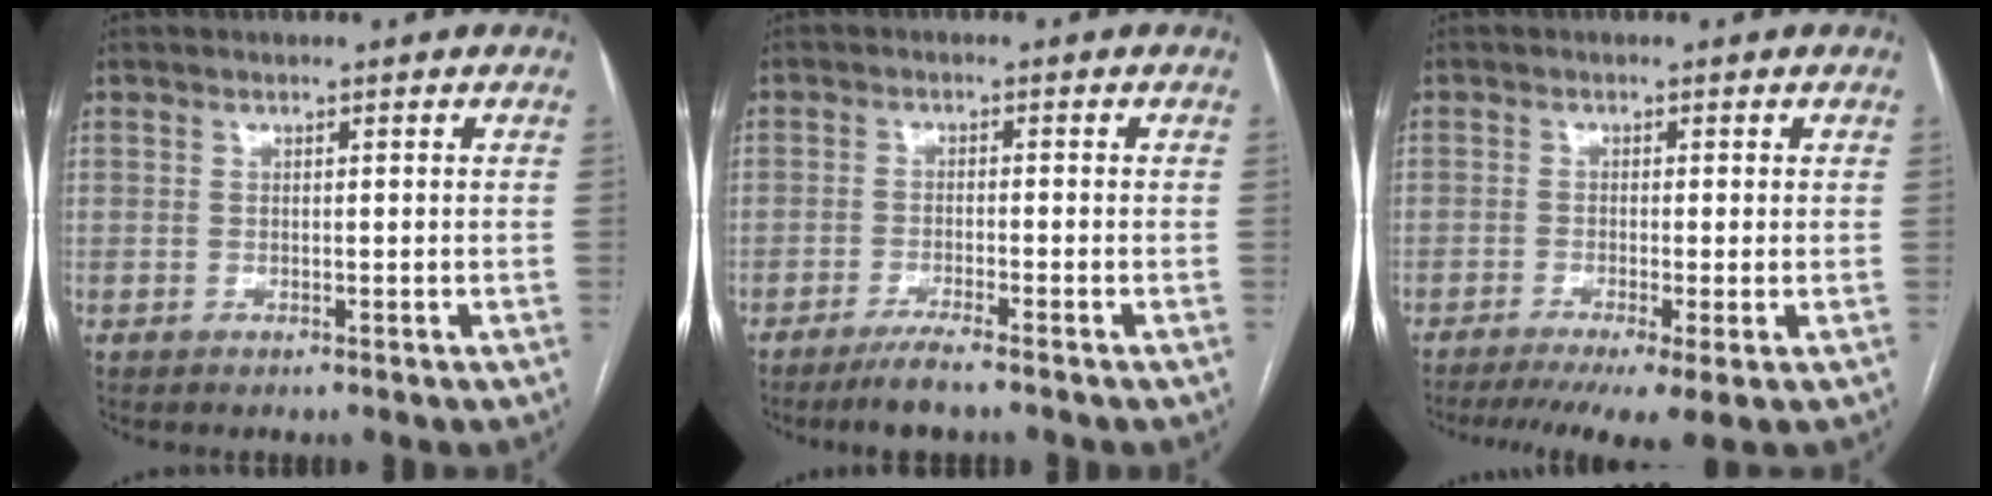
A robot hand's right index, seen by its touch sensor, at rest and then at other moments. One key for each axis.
{"total": 4.1, "fx": -3.3, "fy": -0.2, "fz": 2.4, "tx": -0.047, "ty": -0.009, "tz": -0.063}
{"total": 7.8, "fx": -5.0, "fy": 0.7, "fz": 6.0, "tx": -0.092, "ty": -0.014, "tz": -0.083}